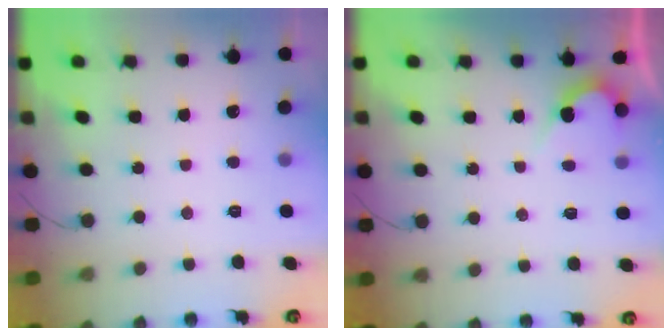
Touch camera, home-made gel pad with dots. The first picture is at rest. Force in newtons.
{"total": 2.7, "press": 2.7, "slide": 0.2}